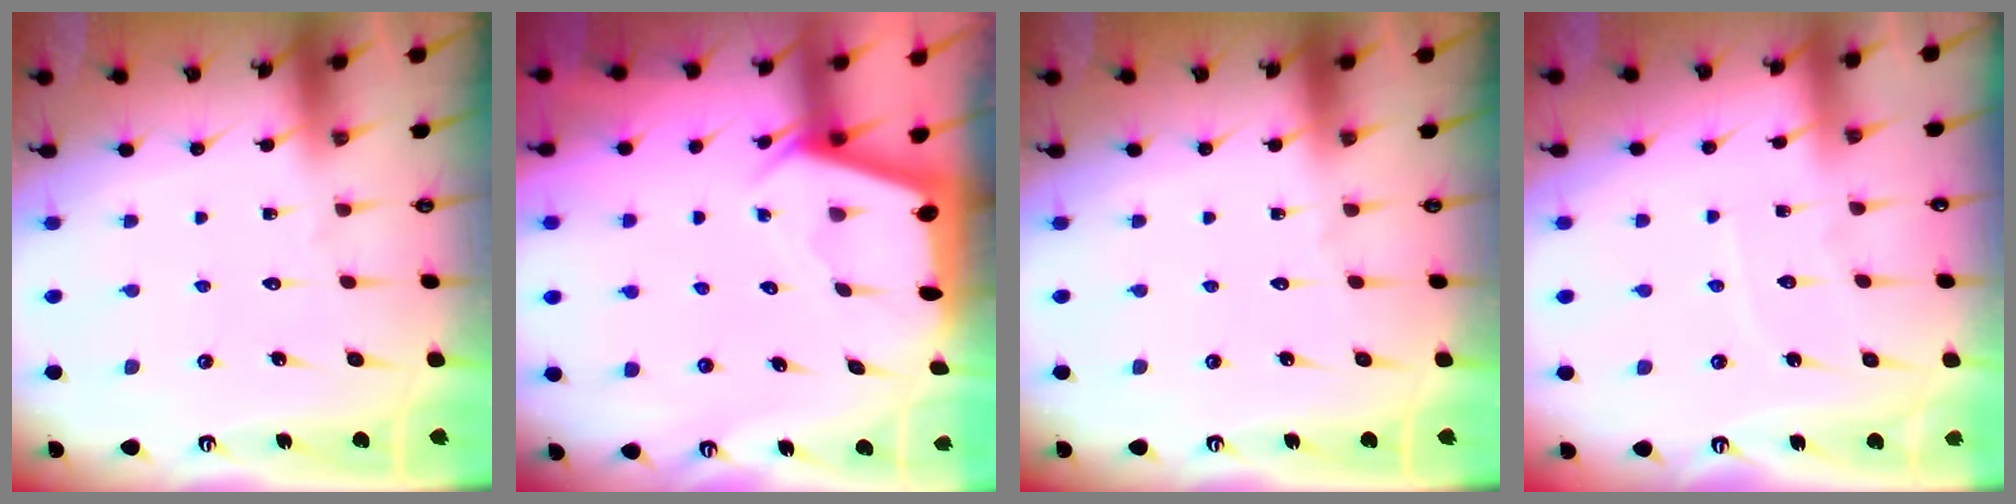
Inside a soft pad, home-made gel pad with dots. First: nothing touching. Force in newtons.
{"total": 2.4, "press": 2.4, "slide": 0.3}
{"total": 0.0}
{"total": 4.3, "press": 4.3, "slide": 0.5}